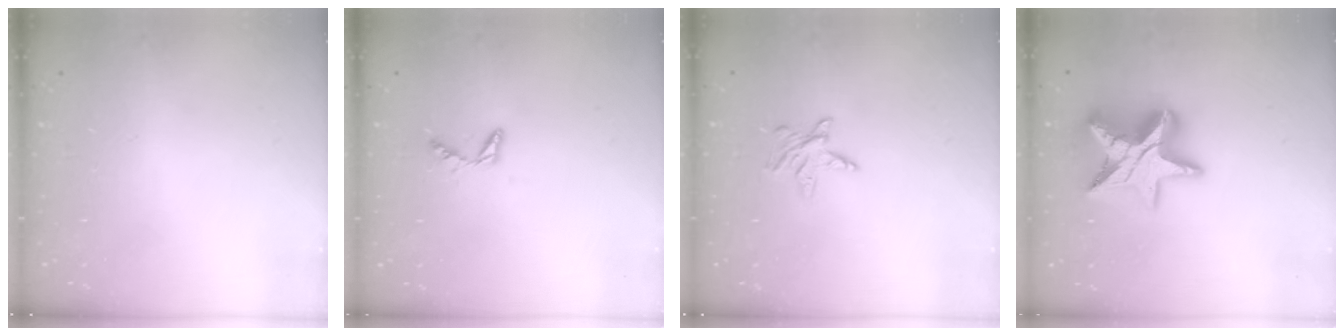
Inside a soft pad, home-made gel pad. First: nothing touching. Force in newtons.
{"total": 4.6, "press": 4.6, "slide": 0.5}
{"total": 3.9, "press": 3.9, "slide": 0.5}
{"total": 19.1, "press": 19.1, "slide": 1.3}